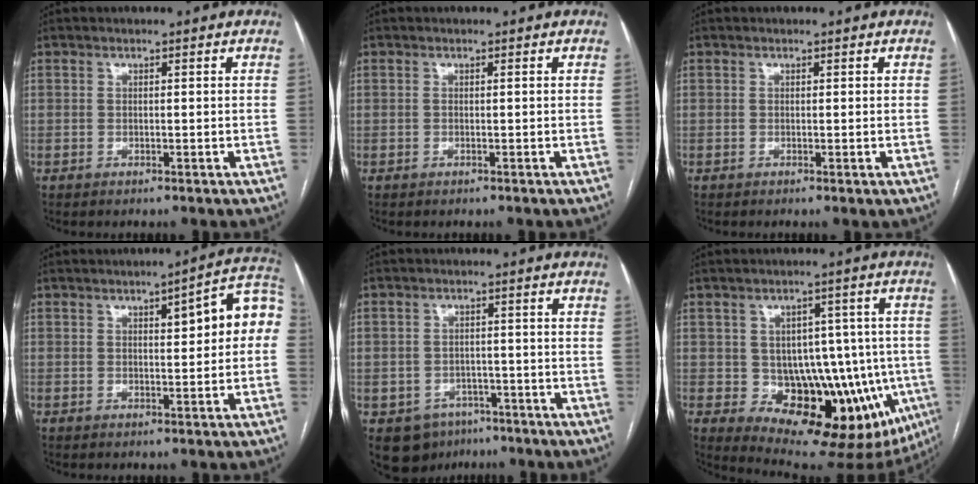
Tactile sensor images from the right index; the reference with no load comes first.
{"total": 0.0}
{"total": 0.0}
{"total": 8.7, "force": [1.5, 1.8, 8.4], "torque": [-0.105, 0.030, 0.015]}
{"total": 7.3, "force": [-4.2, 5.7, 1.6], "torque": [-0.025, 0.008, -0.052]}
{"total": 16.5, "force": [-4.2, 9.5, 12.8], "torque": [-0.142, 0.021, -0.032]}